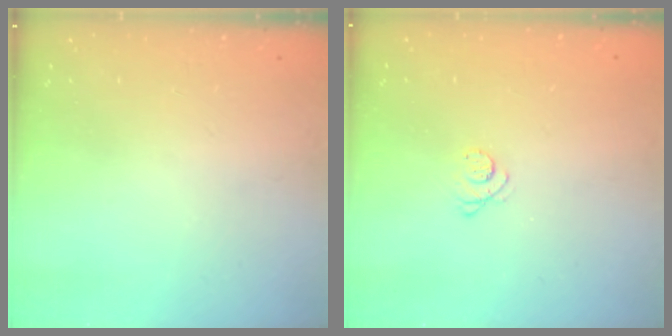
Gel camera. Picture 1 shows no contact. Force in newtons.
{"total": 2.6, "press": 2.6, "slide": 0.3}